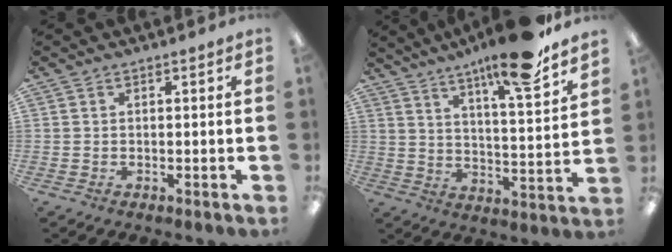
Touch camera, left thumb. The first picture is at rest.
{"total": 15.1, "force": [11.8, 2.0, 9.3], "torque": [-0.145, -0.072, 0.187]}